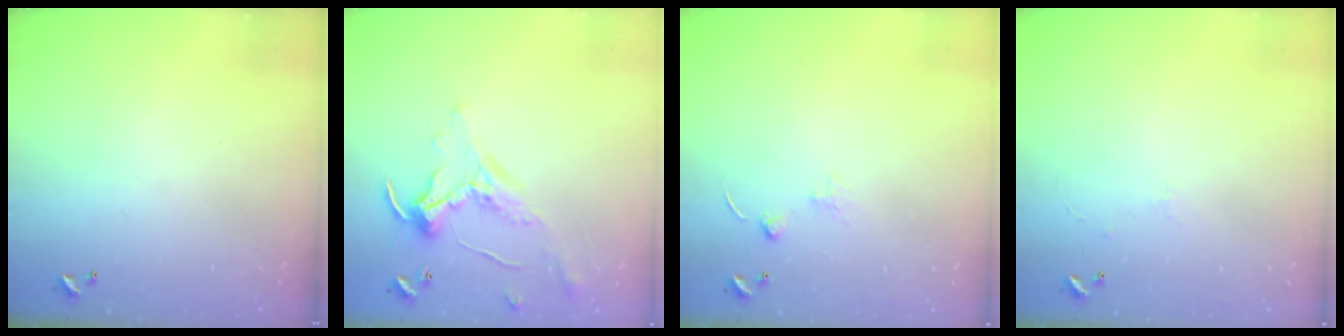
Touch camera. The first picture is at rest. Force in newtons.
{"total": 0.8, "press": 0.8, "slide": 0.2}
{"total": 0.9, "press": 0.9, "slide": 0.3}
{"total": 0.9, "press": 0.7, "slide": 0.5}